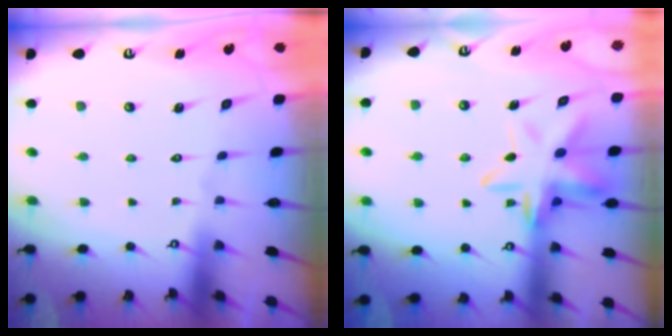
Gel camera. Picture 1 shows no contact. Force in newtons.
{"total": 13.2, "press": 13.1, "slide": 1.3}